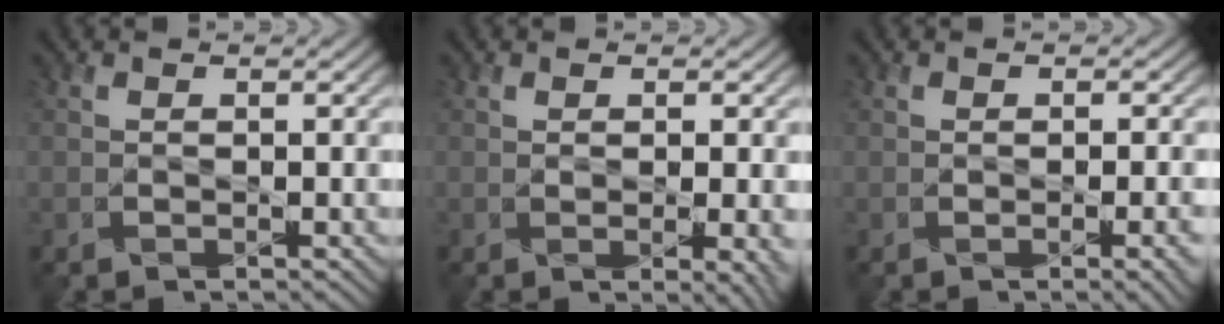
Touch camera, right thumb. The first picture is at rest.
{"total": 2.9, "force": [-0.1, 0.7, 2.8], "torque": [-0.044, -0.005, 0.005]}
{"total": 3.2, "force": [-0.7, 0.8, 3.0], "torque": [-0.041, -0.004, -0.005]}